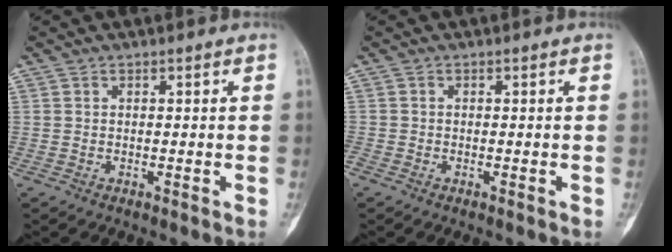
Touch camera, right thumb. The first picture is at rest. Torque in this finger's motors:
{"motor_torque": [1.15, 3.43, 2.16, -0.40, 0.29]}